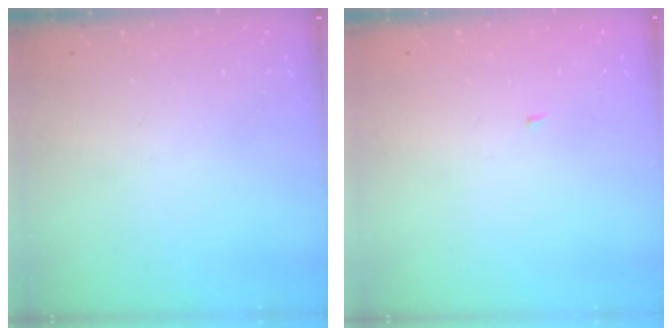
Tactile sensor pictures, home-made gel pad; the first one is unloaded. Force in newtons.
{"total": 1.4, "press": 1.3, "slide": 0.1}